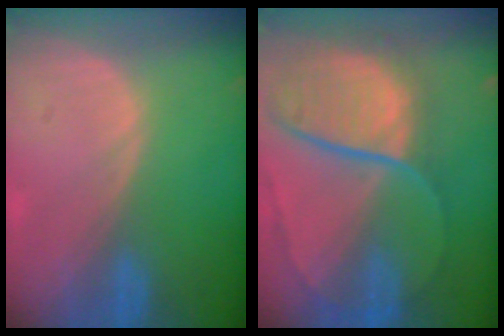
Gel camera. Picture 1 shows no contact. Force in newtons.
{"total": 11.0, "press": 9.2, "slide": 6.1}